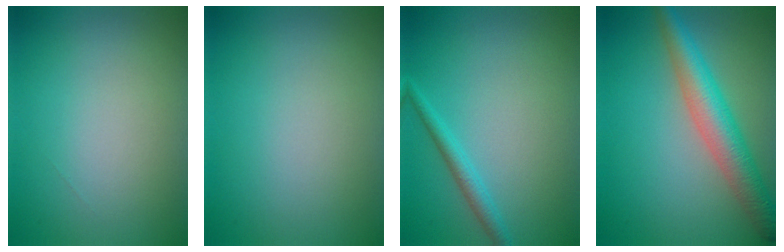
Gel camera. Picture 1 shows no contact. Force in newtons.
{"total": 0.0}
{"total": 1.9, "press": 1.9, "slide": 0.1}
{"total": 5.6, "press": 5.6, "slide": 0.1}